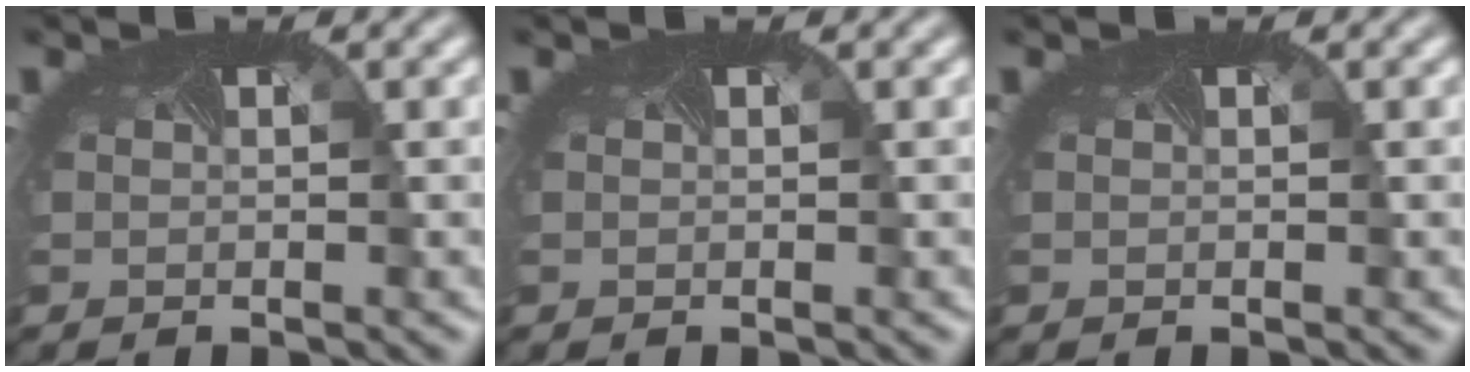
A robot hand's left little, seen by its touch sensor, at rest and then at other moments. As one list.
[{"total": 0.0}, {"total": 0.0}]